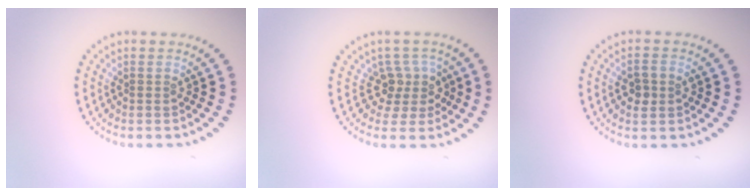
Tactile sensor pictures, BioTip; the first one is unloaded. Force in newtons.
{"total": 2.8, "press": 2.1, "slide": 1.8}
{"total": 1.9, "press": 1.9, "slide": 0.0}